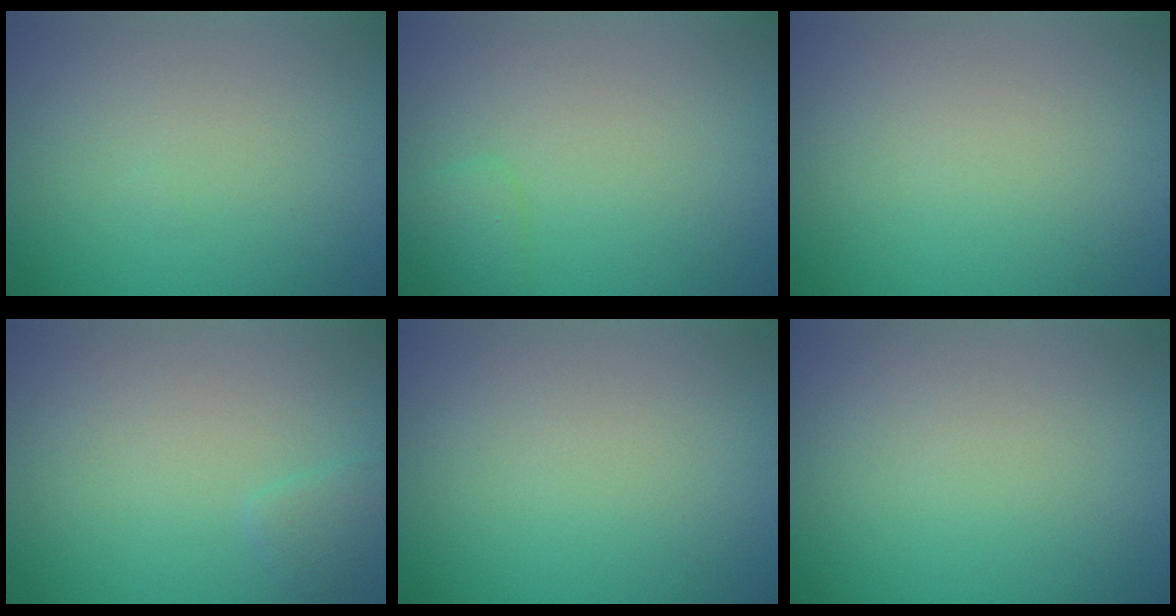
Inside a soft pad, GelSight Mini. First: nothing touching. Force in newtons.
{"total": 1.3, "press": 1.3, "slide": 0.1}
{"total": 0.0}
{"total": 1.2, "press": 1.2, "slide": 0.1}
{"total": 0.0}
{"total": 0.0}